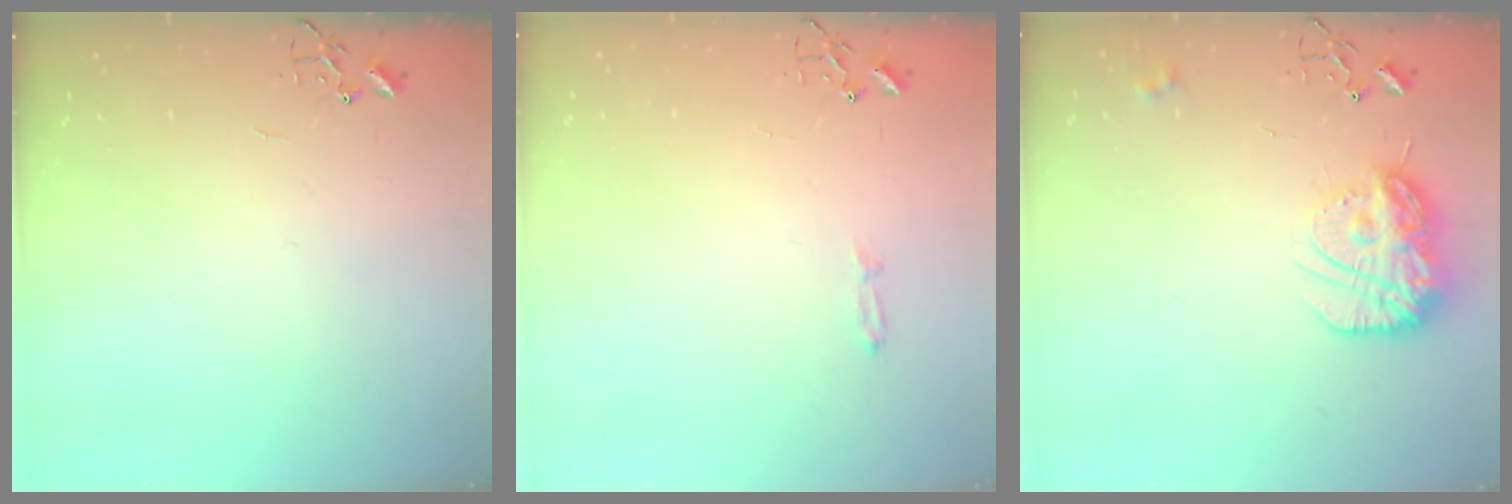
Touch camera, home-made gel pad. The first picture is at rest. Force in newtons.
{"total": 3.0, "press": 2.9, "slide": 0.5}
{"total": 15.2, "press": 15.1, "slide": 1.4}